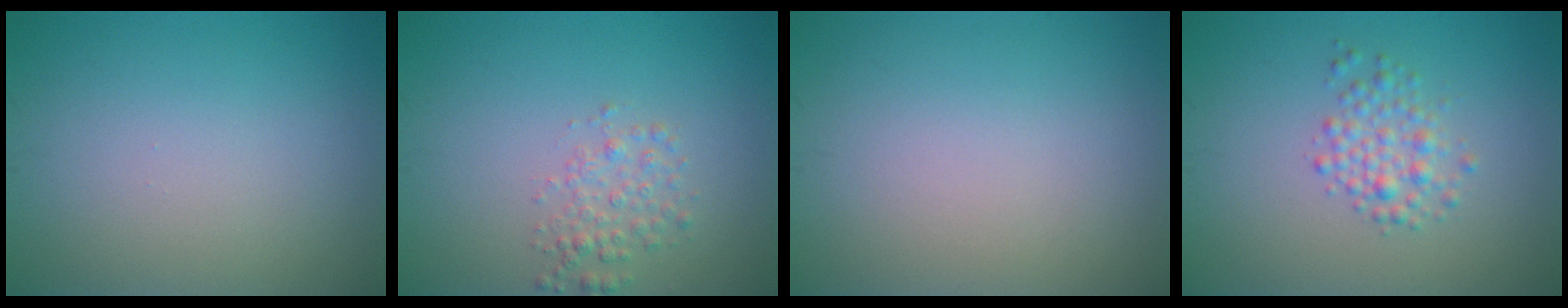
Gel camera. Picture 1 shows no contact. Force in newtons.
{"total": 2.0, "press": 2.0, "slide": 0.1}
{"total": 0.0}
{"total": 2.4, "press": 2.4, "slide": 0.0}